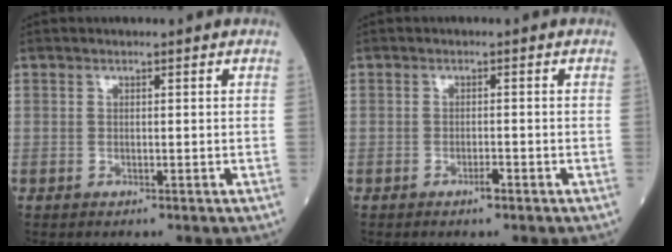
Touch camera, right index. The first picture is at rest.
{"total": 1.3, "force": [-0.9, 0.2, 0.9], "torque": [-0.017, 0.000, -0.016]}